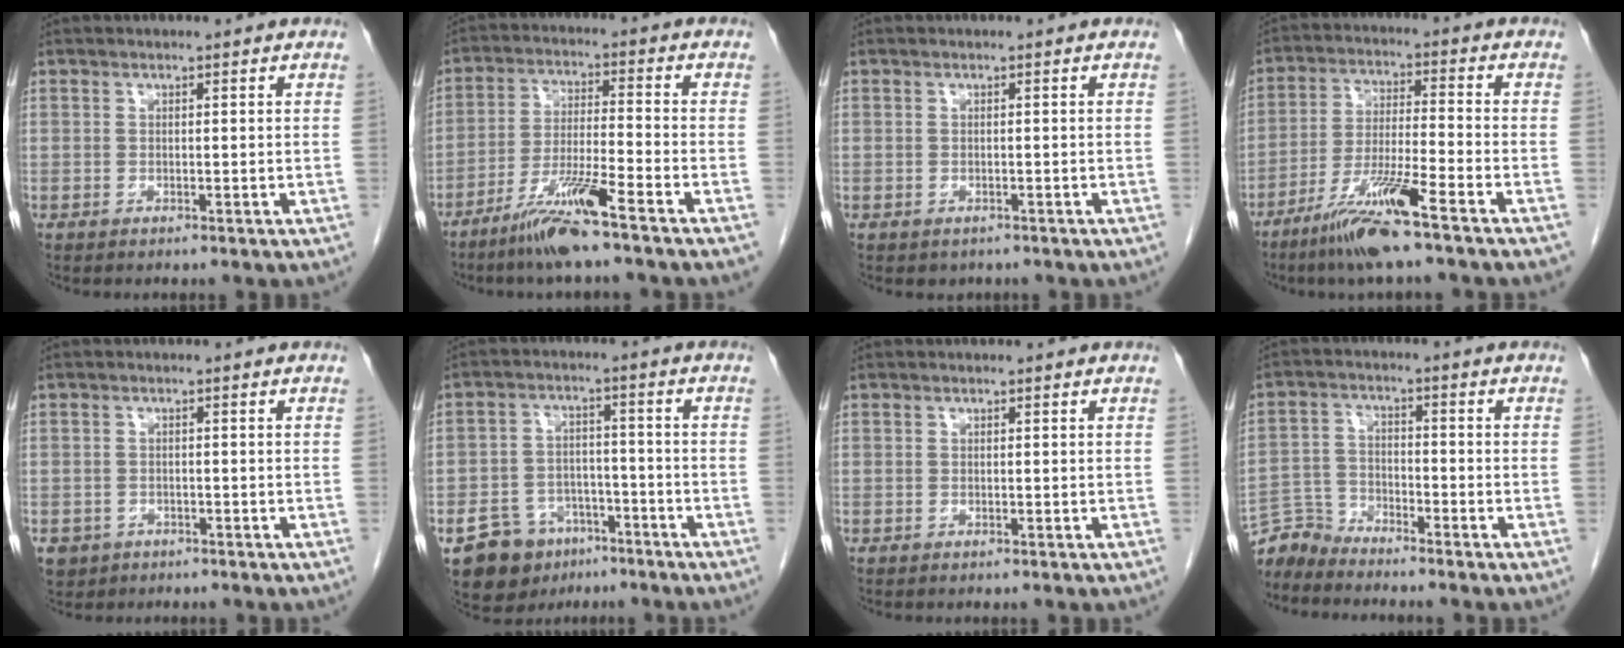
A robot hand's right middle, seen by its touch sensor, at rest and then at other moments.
{"total": 9.2, "force": [-6.3, -0.6, 6.7], "torque": [-0.128, -0.023, -0.122]}
{"total": 1.1, "force": [-0.8, 0.8, 0.2], "torque": [-0.008, -0.001, -0.006]}
{"total": 11.0, "force": [-7.2, -0.4, 8.2], "torque": [-0.163, -0.028, -0.137]}
{"total": 3.6, "force": [-2.1, 2.9, 0.5], "torque": [-0.008, 0.004, -0.033]}
{"total": 9.4, "force": [-5.8, 6.7, 3.3], "torque": [-0.062, 0.012, -0.088]}
{"total": 0.0}
{"total": 5.2, "force": [-5.1, 0.3, -0.8], "torque": [0.011, -0.001, -0.101]}